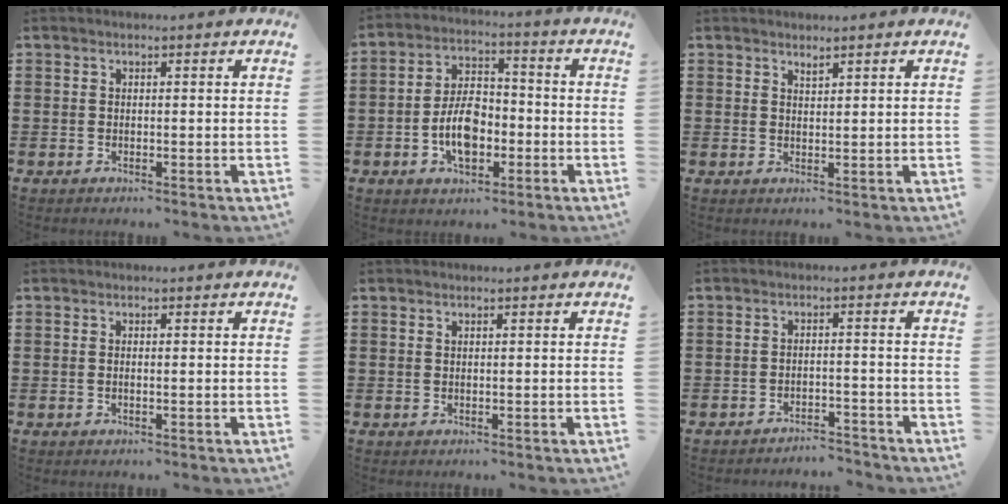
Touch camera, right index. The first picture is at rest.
{"total": 7.7, "force": [-2.2, 4.4, 5.9], "torque": [-0.122, 0.003, -0.046]}
{"total": 1.0, "force": [1.0, 0.0, 0.1], "torque": [-0.003, -0.002, 0.019]}
{"total": 0.0}
{"total": 0.0}
{"total": 3.1, "force": [-3.1, 0.2, 0.1], "torque": [-0.009, -0.001, -0.065]}